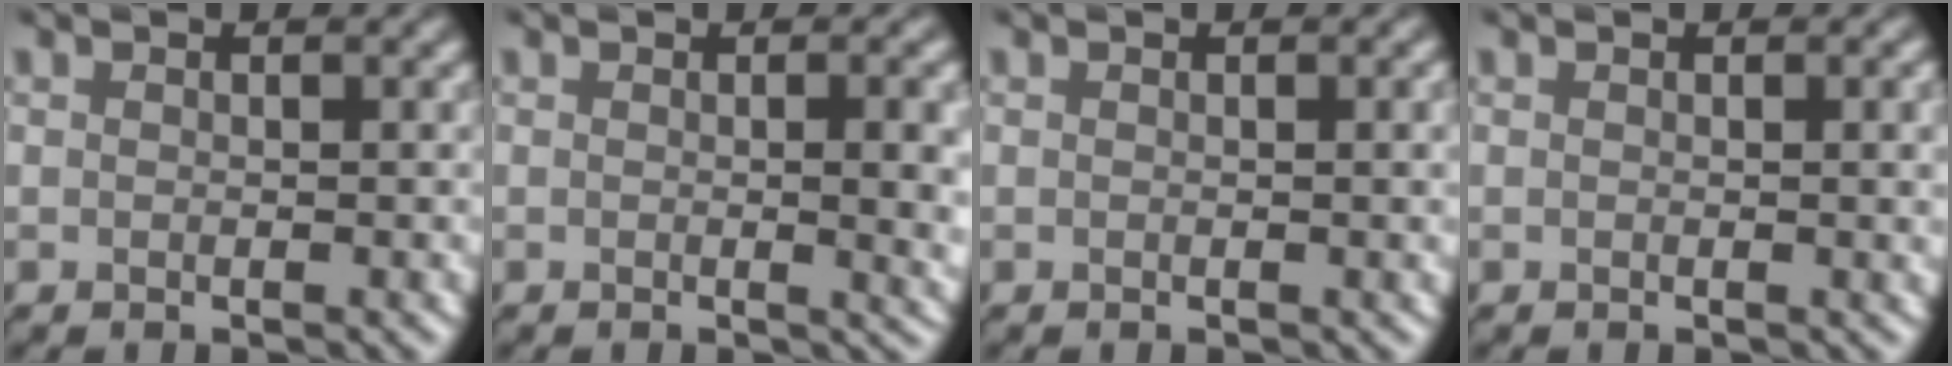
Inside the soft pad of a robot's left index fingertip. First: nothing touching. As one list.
[{"total": 4.1, "force": [0.1, 1.2, 3.9], "torque": [-0.043, 0.000, 0.002]}, {"total": 1.1, "force": [0.1, 0.3, 1.1], "torque": [-0.011, 0.002, 0.000]}, {"total": 1.8, "force": [0.2, 0.5, 1.7], "torque": [-0.016, 0.002, -0.001]}]